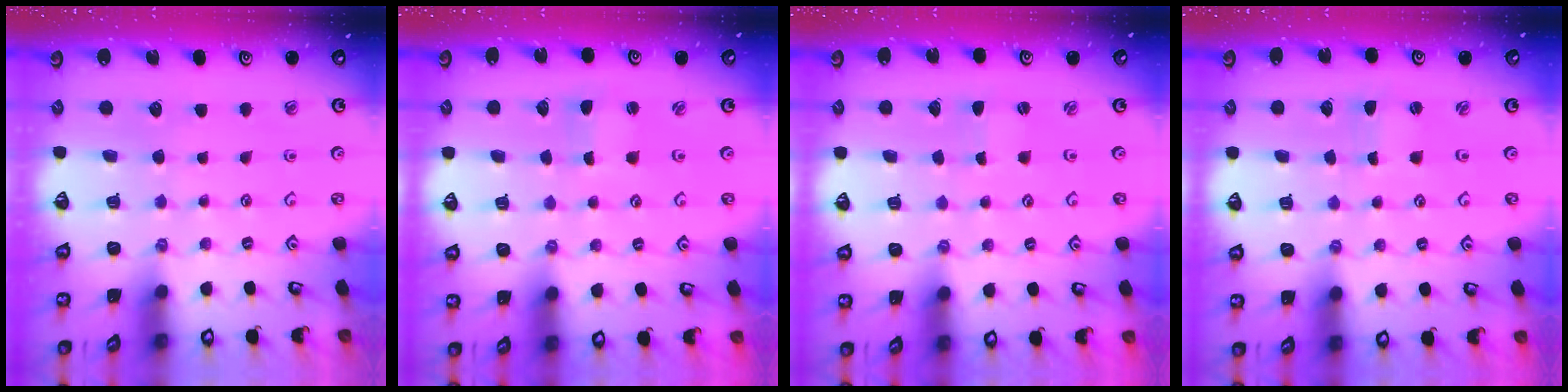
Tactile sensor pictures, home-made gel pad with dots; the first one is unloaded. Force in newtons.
{"total": 0.8, "press": 0.8, "slide": 0.1}
{"total": 0.0}
{"total": 0.5, "press": 0.5, "slide": 0.1}